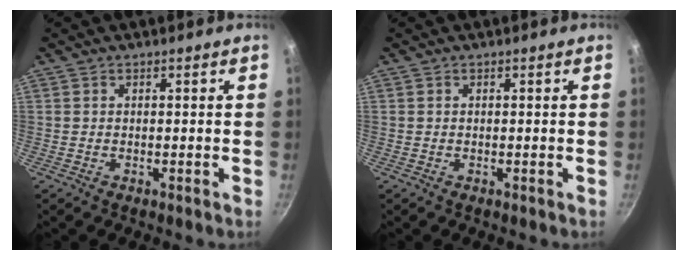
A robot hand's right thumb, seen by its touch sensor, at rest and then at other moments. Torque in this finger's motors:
{"motor_torque": [0.04, 0.07, -0.03, 0.02, 0.00]}